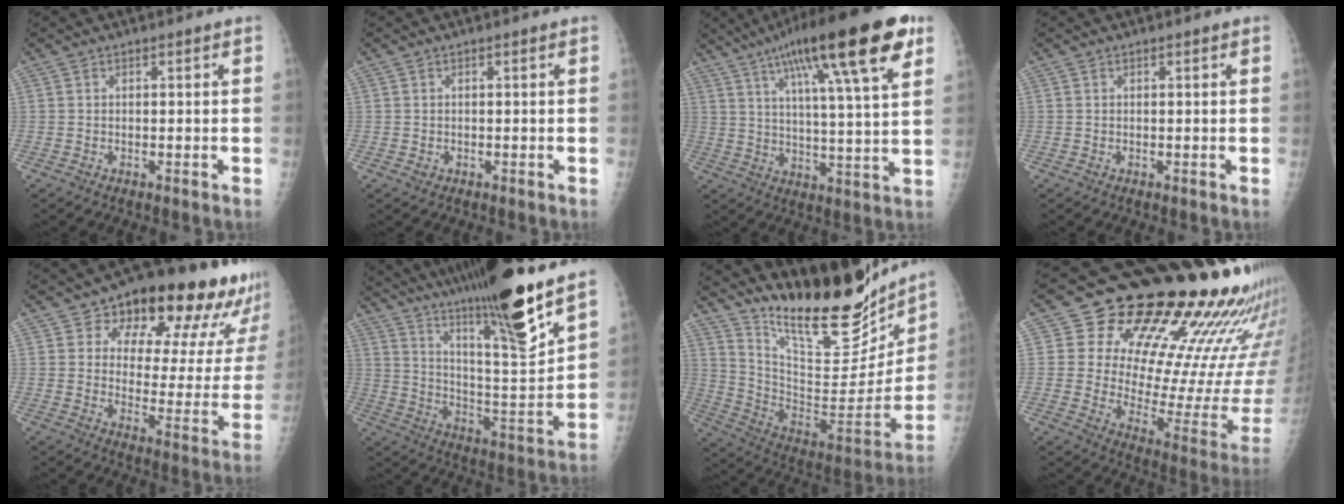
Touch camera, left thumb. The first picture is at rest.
{"total": 0.6, "force": [-0.1, 0.6, 0.2], "torque": [-0.001, 0.001, 0.000]}
{"total": 23.4, "force": [12.1, 4.2, 19.6], "torque": [-0.301, -0.011, 0.185]}
{"total": 0.0}
{"total": 21.5, "force": [15.0, 9.9, 11.8], "torque": [-0.108, -0.066, 0.190]}
{"total": 25.0, "force": [18.2, 2.3, 17.0], "torque": [-0.262, -0.078, 0.305]}
{"total": 27.0, "force": [21.2, 8.2, 14.6], "torque": [-0.198, -0.107, 0.336]}
{"total": 24.6, "force": [17.8, 9.4, 14.1], "torque": [-0.158, -0.128, 0.238]}